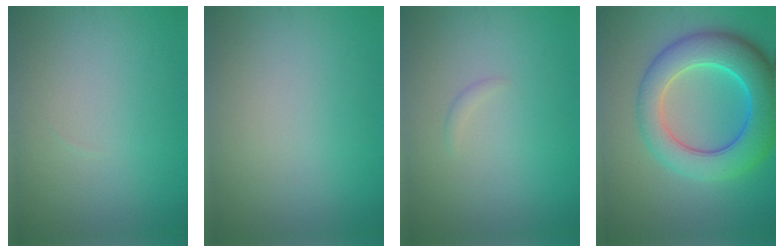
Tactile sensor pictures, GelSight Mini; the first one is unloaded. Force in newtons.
{"total": 0.0}
{"total": 0.5, "press": 0.5, "slide": 0.0}
{"total": 9.4, "press": 9.4, "slide": 0.4}